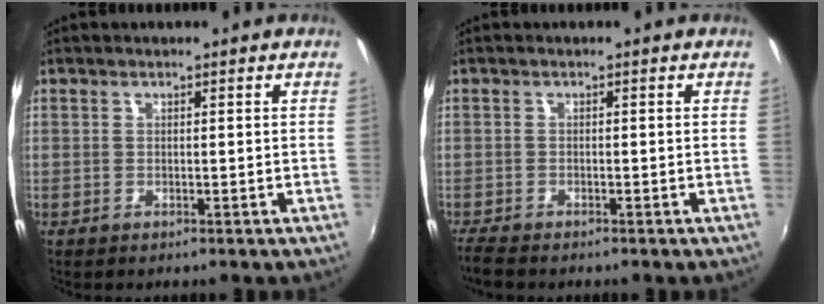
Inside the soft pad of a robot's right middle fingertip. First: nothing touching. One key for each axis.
{"total": 3.2, "fx": -2.9, "fy": 0.6, "fz": 1.2, "tx": -0.034, "ty": -0.017, "tz": -0.057}